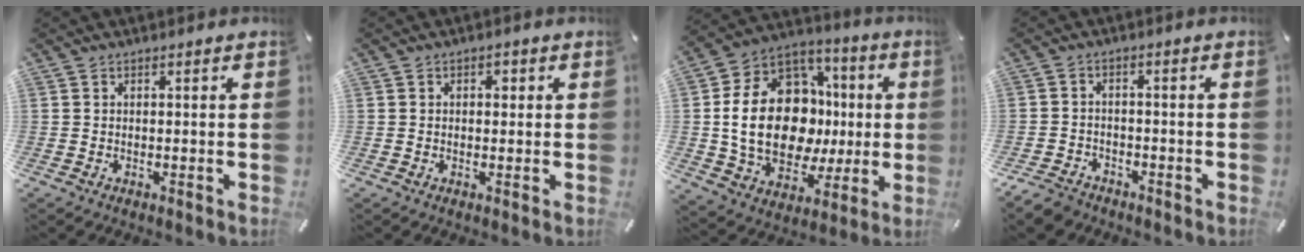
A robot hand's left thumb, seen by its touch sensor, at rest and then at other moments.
{"total": 1.8, "force": [0.1, 1.3, 1.1], "torque": [-0.016, 0.006, -0.004]}
{"total": 24.2, "force": [-0.5, 17.2, 16.9], "torque": [-0.345, 0.001, 0.000]}
{"total": 4.3, "force": [-3.6, 2.2, 1.0], "torque": [-0.026, 0.019, -0.073]}